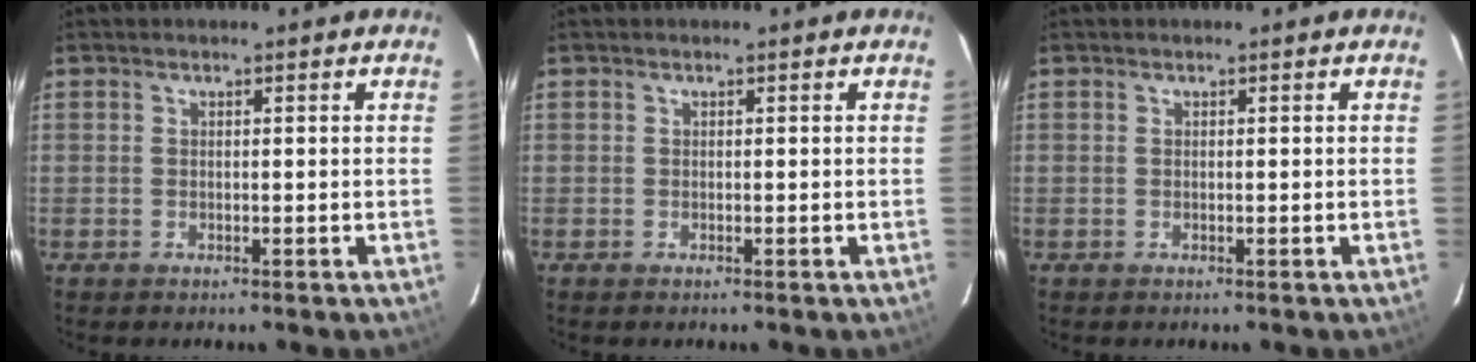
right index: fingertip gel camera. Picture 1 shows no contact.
{"total": 0.0}
{"total": 0.0}